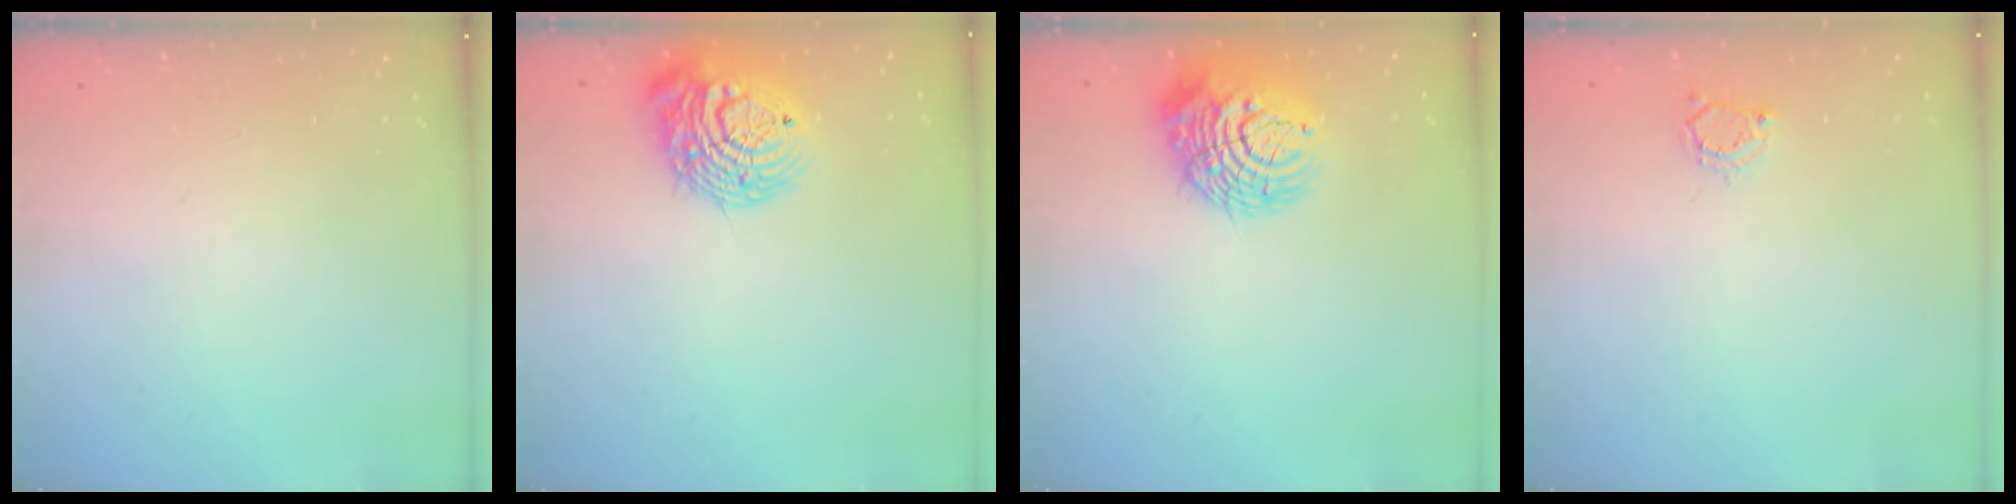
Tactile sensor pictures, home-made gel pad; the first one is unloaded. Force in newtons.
{"total": 15.3, "press": 15.2, "slide": 1.8}
{"total": 13.6, "press": 13.5, "slide": 1.7}
{"total": 3.2, "press": 3.2, "slide": 0.3}